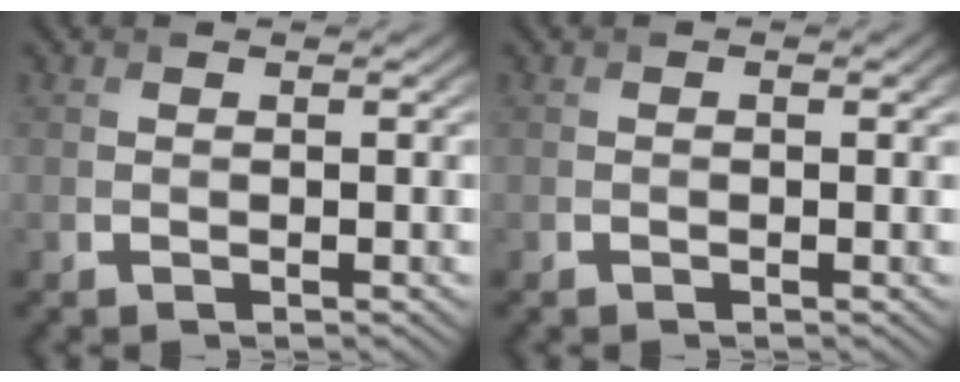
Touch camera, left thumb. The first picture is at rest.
{"total": 0.6, "force": [0.1, 0.2, 0.5], "torque": [-0.007, -0.002, 0.001]}